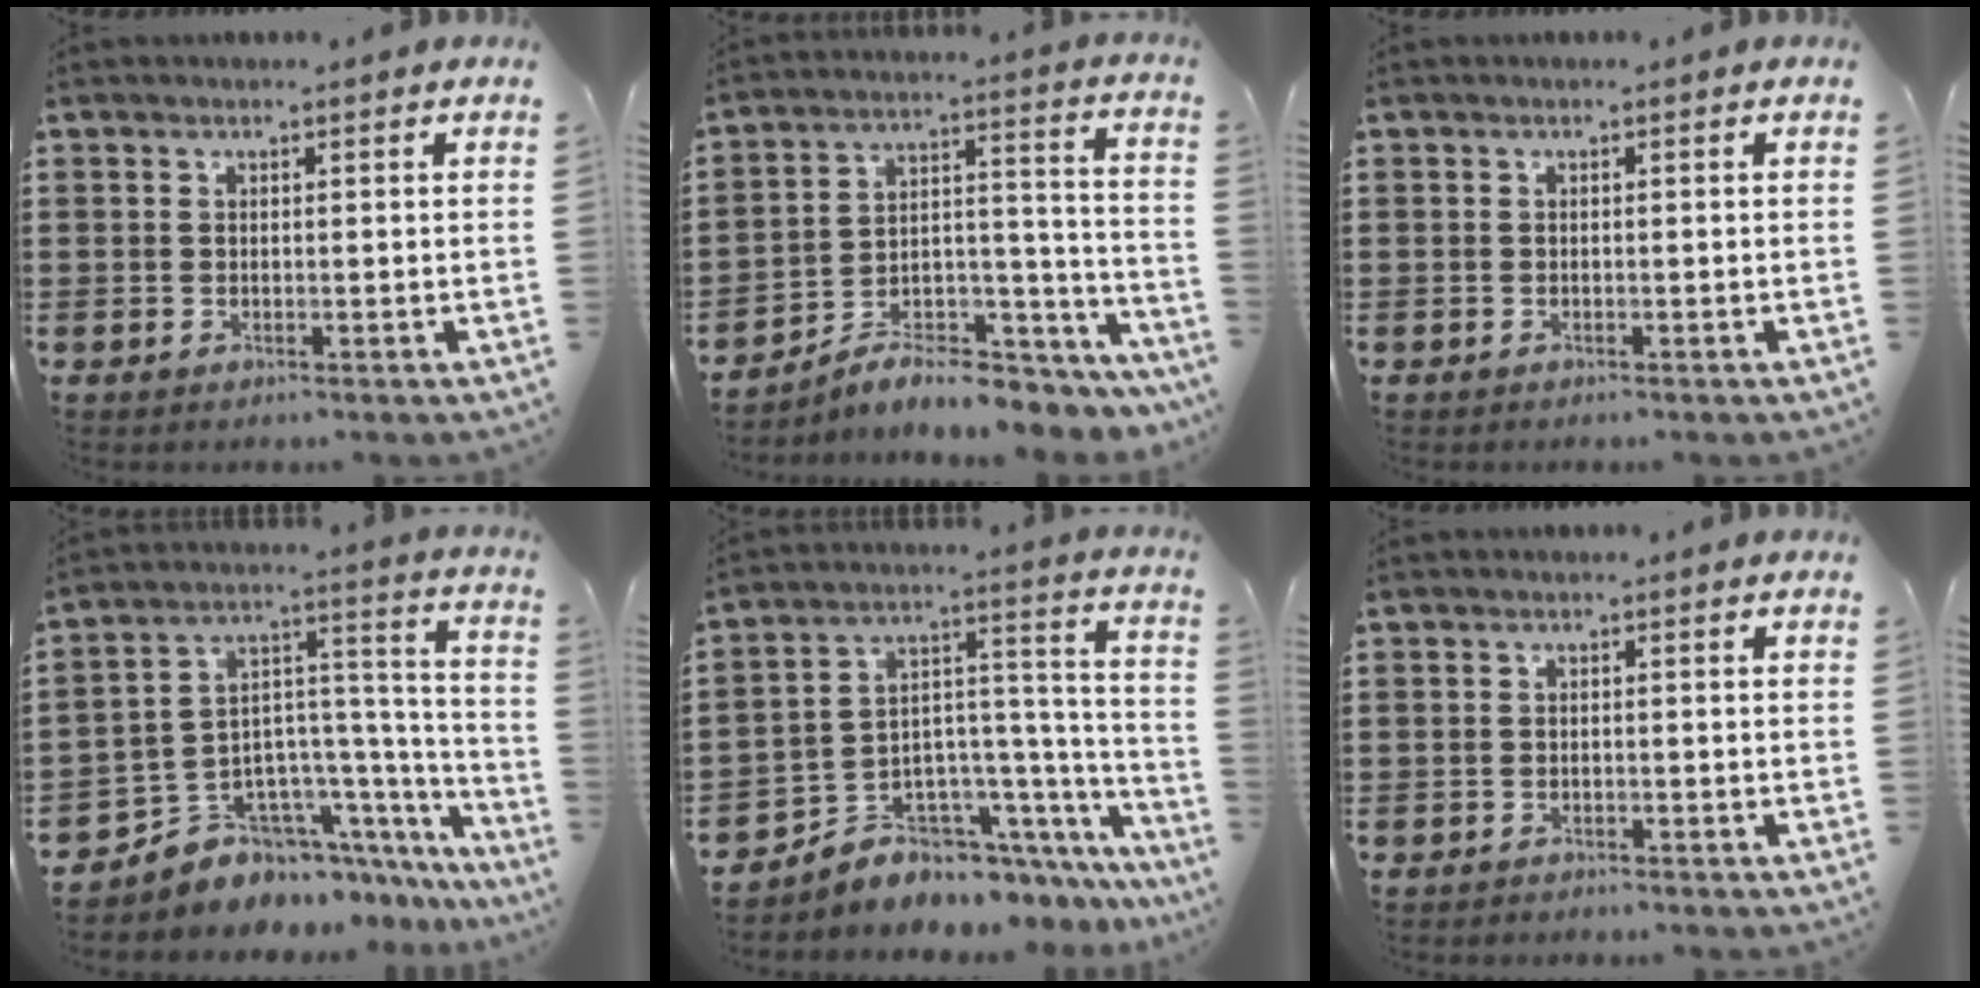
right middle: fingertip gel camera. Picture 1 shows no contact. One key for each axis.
{"total": 6.6, "fx": -6.0, "fy": 1.7, "fz": 2.2, "tx": -0.035, "ty": 0.004, "tz": -0.116}
{"total": 0.0}
{"total": 6.8, "fx": -5.4, "fy": 4.1, "fz": 0.3, "tx": -0.023, "ty": -0.010, "tz": -0.103}
{"total": 5.0, "fx": -3.7, "fy": 3.3, "fz": -0.2, "tx": -0.008, "ty": -0.018, "tz": -0.068}
{"total": 1.0, "fx": -0.9, "fy": 0.3, "fz": -0.1, "tx": 0.001, "ty": 0.005, "tz": -0.022}